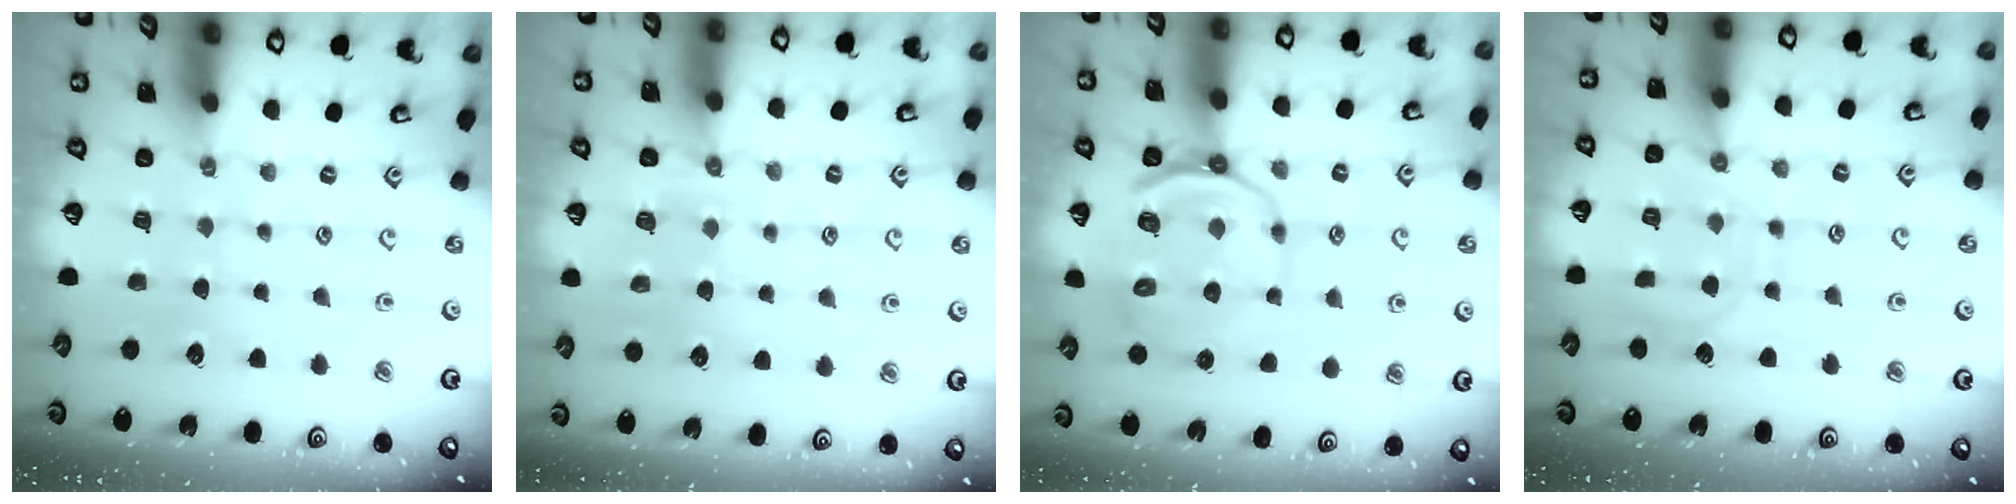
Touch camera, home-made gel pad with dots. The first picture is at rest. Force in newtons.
{"total": 3.3, "press": 3.0, "slide": 1.5}
{"total": 9.8, "press": 9.5, "slide": 2.4}
{"total": 9.5, "press": 9.5, "slide": 0.7}